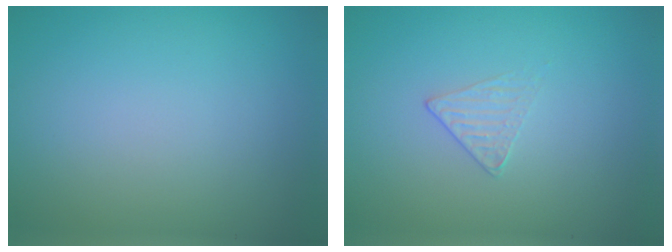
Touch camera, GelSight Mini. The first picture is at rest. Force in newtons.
{"total": 1.1, "press": 0.5, "slide": 1.0}